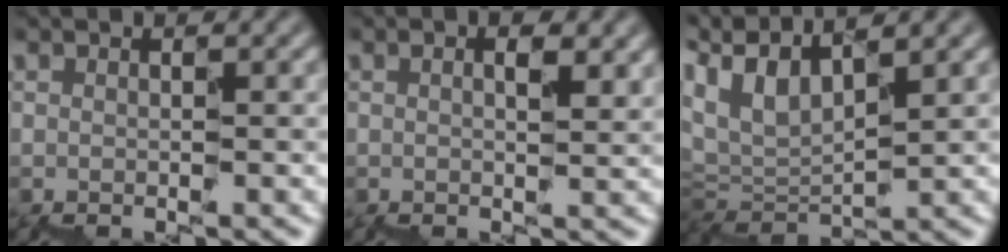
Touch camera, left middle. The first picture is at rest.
{"total": 2.5, "force": [0.8, 1.0, 2.1], "torque": [-0.016, 0.011, 0.006]}
{"total": 5.7, "force": [4.3, 2.2, 3.1], "torque": [-0.085, 0.025, 0.079]}